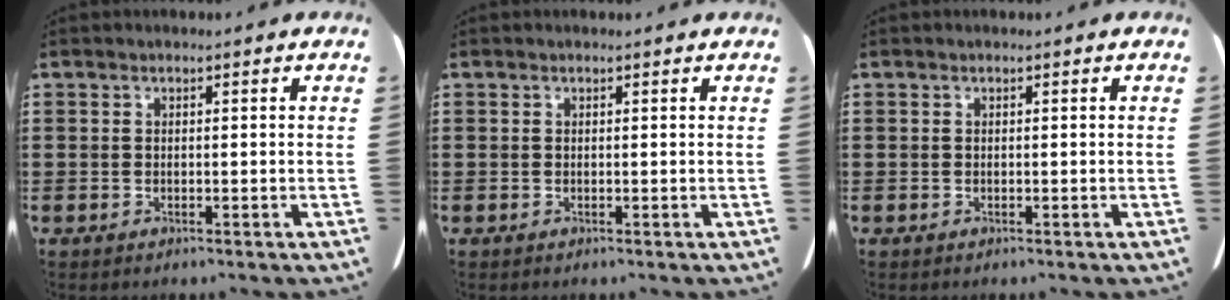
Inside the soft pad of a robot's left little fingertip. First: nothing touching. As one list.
[{"total": 0.0}, {"total": 0.0}]